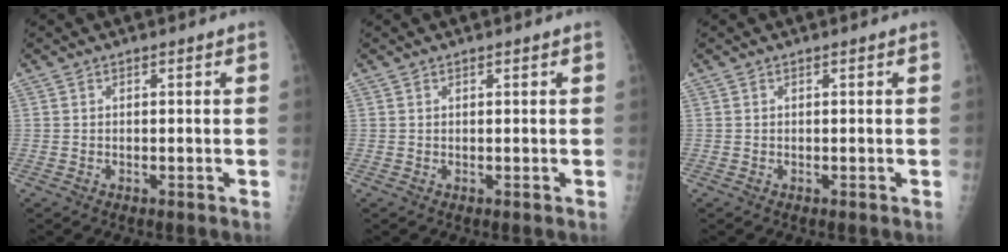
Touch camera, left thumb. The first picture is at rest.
{"total": 0.0}
{"total": 0.0}